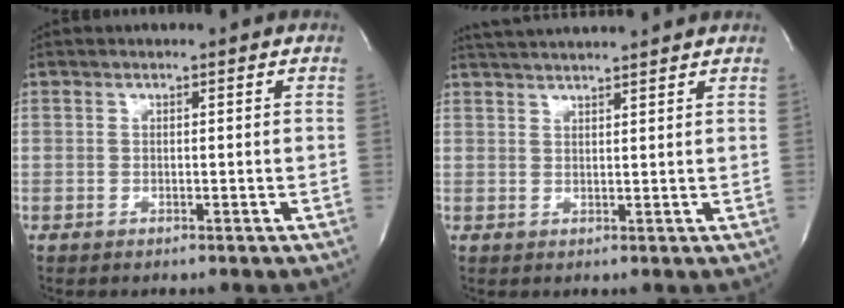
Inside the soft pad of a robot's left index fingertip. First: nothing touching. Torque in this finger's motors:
{"motor_torque": [0.30, -0.50, 0.07, 0.01]}